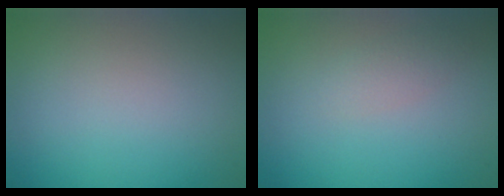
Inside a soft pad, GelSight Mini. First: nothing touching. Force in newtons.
{"total": 1.3, "press": 1.3, "slide": 0.0}